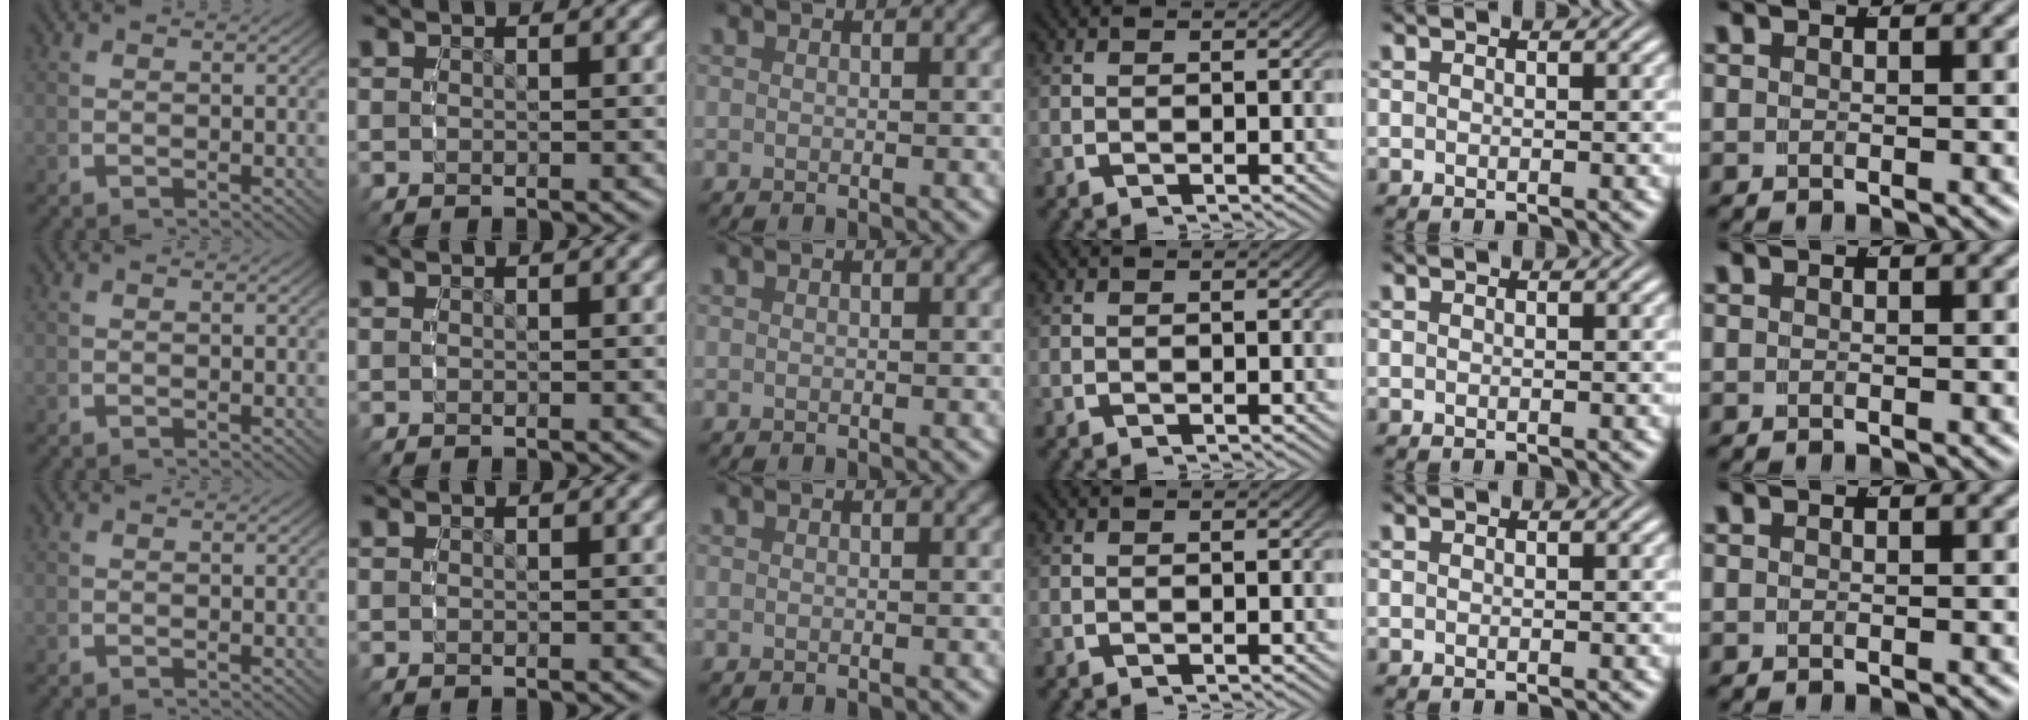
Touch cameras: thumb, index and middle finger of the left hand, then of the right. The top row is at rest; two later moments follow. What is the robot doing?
{"motion": "reach", "object": "photo album"}